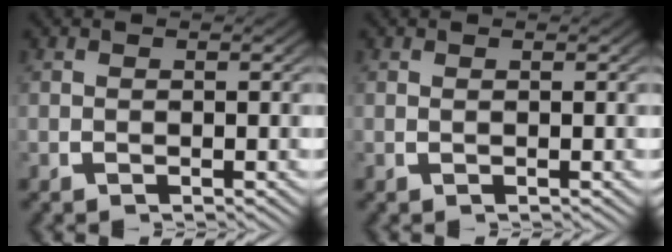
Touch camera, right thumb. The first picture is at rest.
{"total": 0.0}